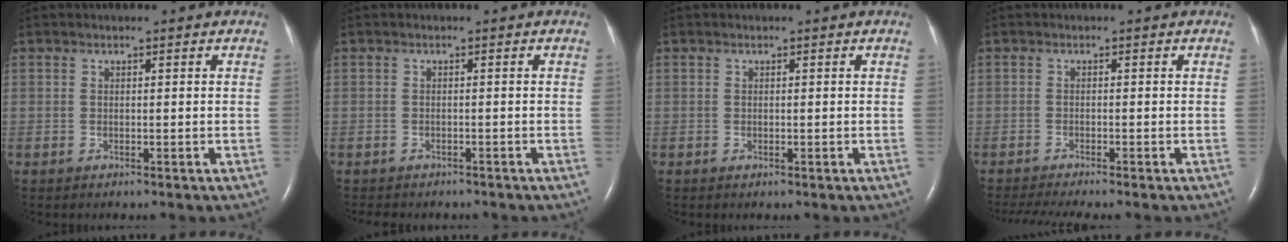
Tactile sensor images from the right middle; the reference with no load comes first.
{"total": 5.2, "force": [-4.5, 1.8, 1.9], "torque": [-0.028, -0.002, -0.052]}
{"total": 0.0}
{"total": 5.7, "force": [-4.9, -0.6, 2.8], "torque": [-0.039, -0.013, -0.079]}